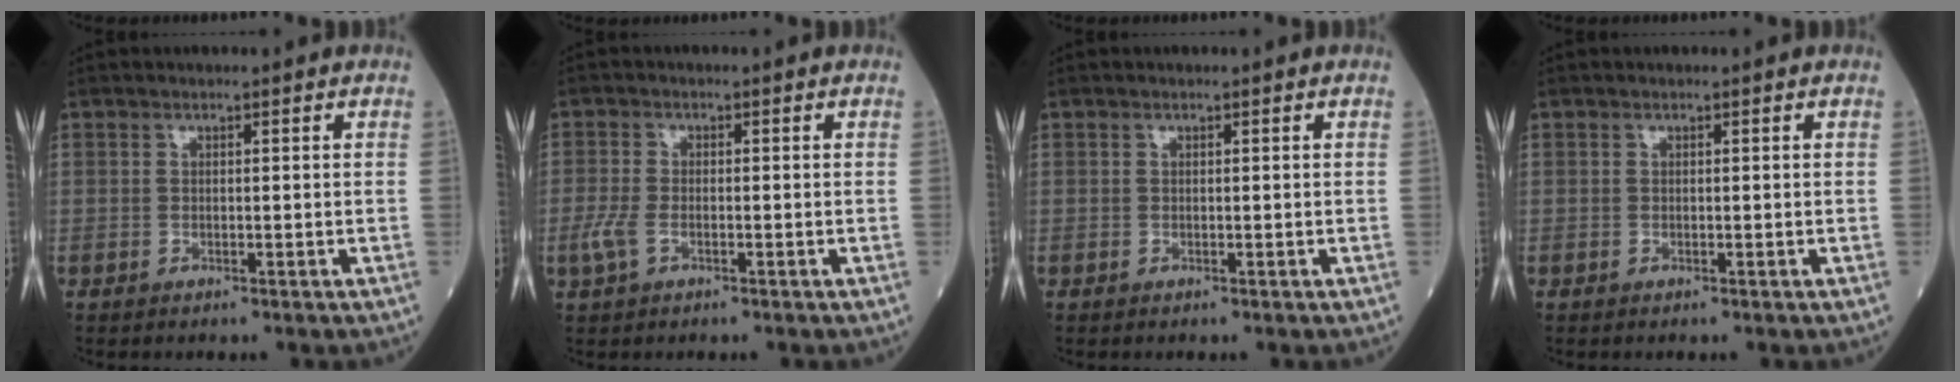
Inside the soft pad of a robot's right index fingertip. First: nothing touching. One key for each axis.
{"total": 3.1, "fx": -1.2, "fy": 1.5, "fz": 2.5, "tx": -0.072, "ty": -0.004, "tz": -0.027}
{"total": 0.0}
{"total": 0.0}